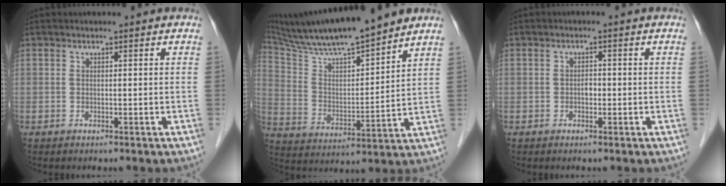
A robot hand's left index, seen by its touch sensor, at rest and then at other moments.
{"total": 16.9, "force": [14.8, 0.8, 8.1], "torque": [-0.148, 0.004, 0.257]}
{"total": 1.3, "force": [-0.7, 0.7, 0.9], "torque": [-0.012, -0.001, -0.014]}